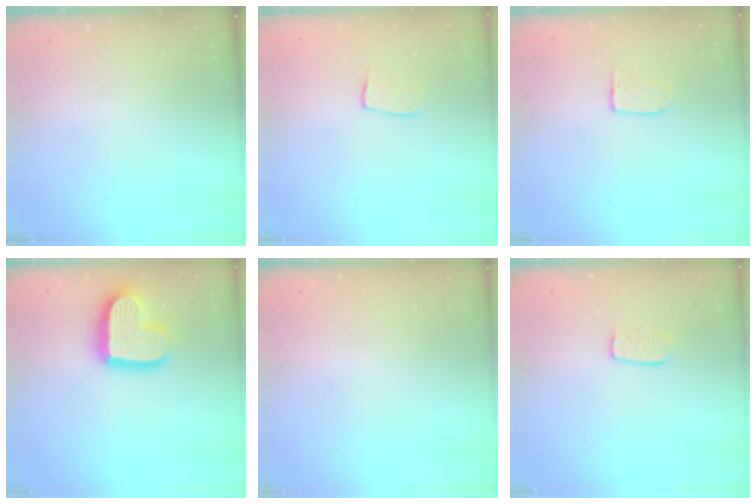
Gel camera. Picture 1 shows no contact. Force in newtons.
{"total": 5.9, "press": 5.9, "slide": 0.3}
{"total": 3.6, "press": 3.5, "slide": 0.2}
{"total": 17.7, "press": 17.7, "slide": 1.1}
{"total": 0.0}
{"total": 5.6, "press": 5.6, "slide": 0.2}